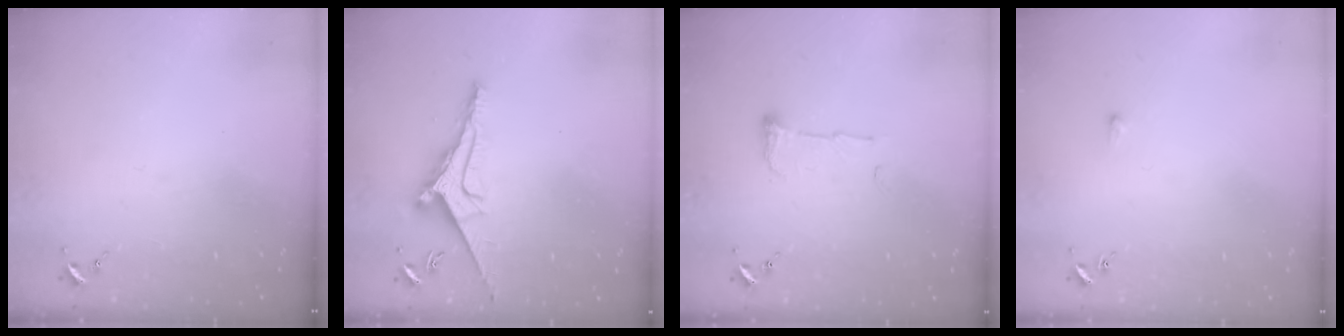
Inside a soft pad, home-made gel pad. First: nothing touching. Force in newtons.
{"total": 9.9, "press": 9.9, "slide": 0.4}
{"total": 6.1, "press": 6.1, "slide": 0.8}
{"total": 2.7, "press": 2.7, "slide": 0.6}